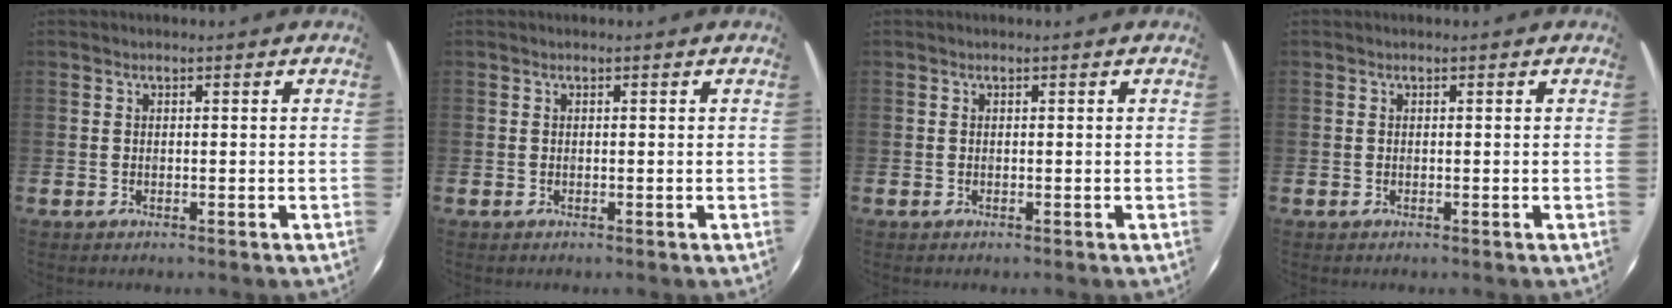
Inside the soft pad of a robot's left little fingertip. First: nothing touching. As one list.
[{"total": 0.0}, {"total": 0.0}, {"total": 0.0}]